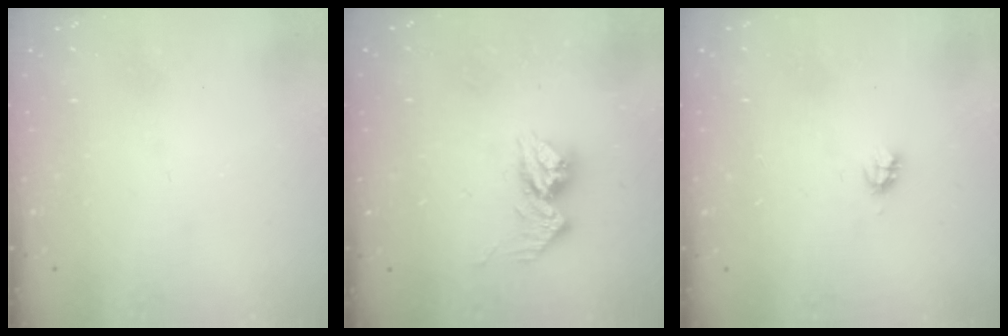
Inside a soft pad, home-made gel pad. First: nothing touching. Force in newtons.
{"total": 10.3, "press": 10.3, "slide": 0.9}
{"total": 2.7, "press": 2.7, "slide": 0.2}